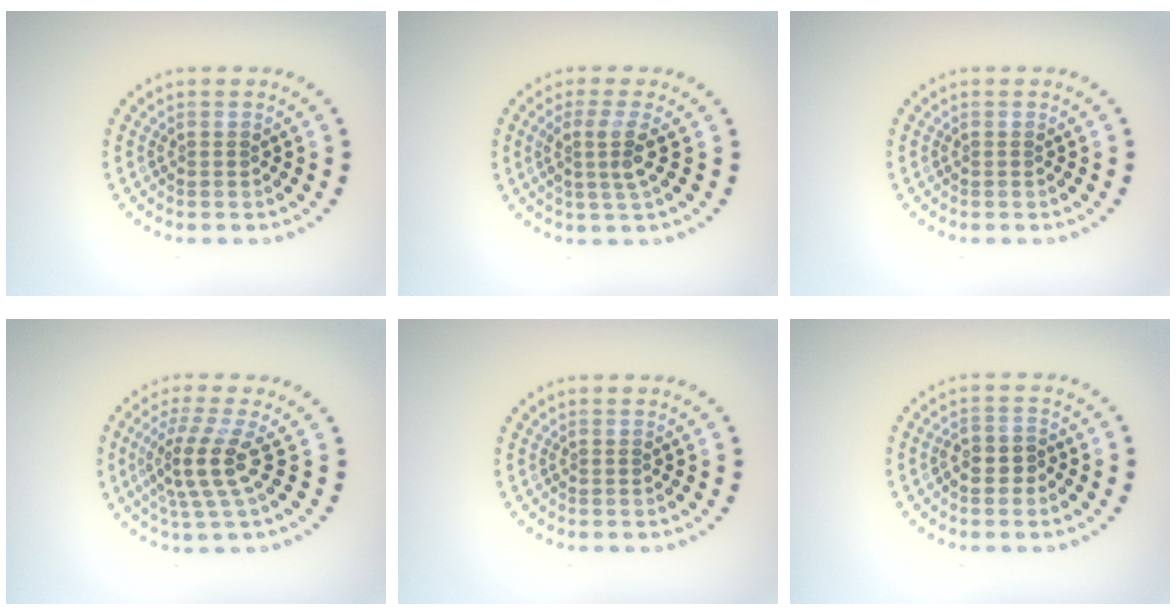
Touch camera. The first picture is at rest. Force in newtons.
{"total": 2.5, "press": 1.9, "slide": 1.6}
{"total": 0.0}
{"total": 3.9, "press": 2.7, "slide": 2.8}
{"total": 0.0}
{"total": 2.3, "press": 2.2, "slide": 0.9}